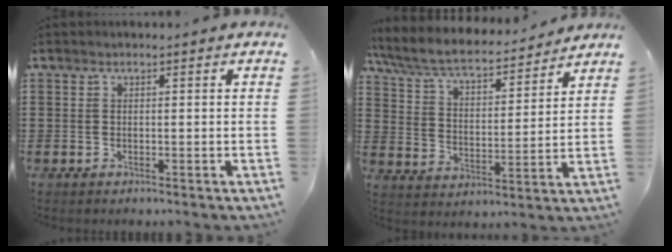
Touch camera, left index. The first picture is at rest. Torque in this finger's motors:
{"motor_torque": [1.20, -0.94, 0.40, 0.21]}